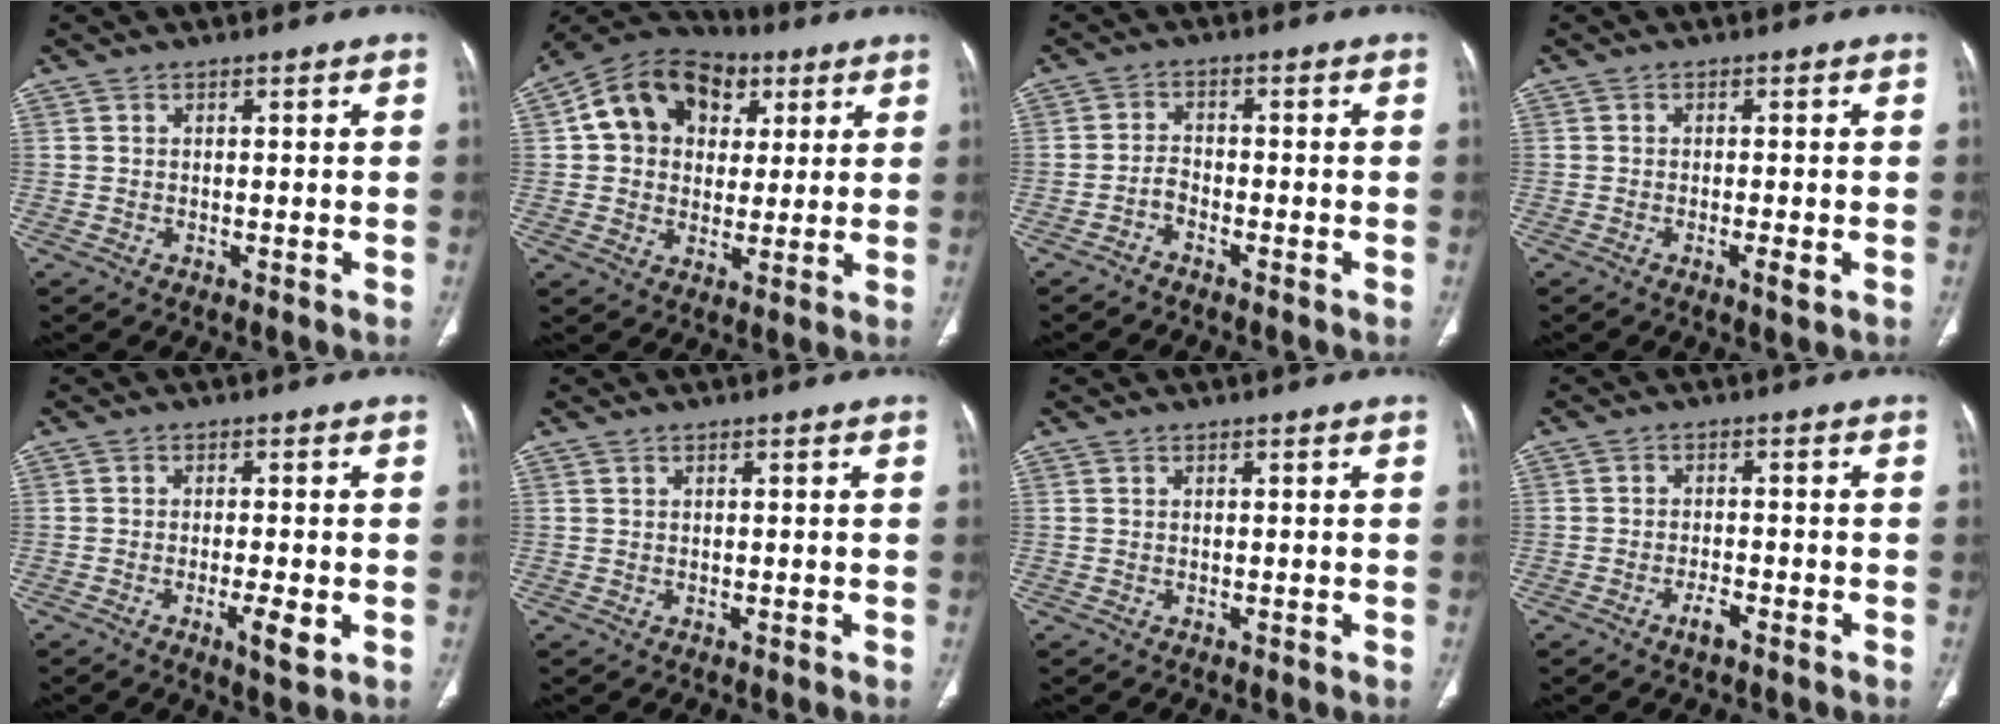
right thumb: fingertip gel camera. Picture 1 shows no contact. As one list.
[{"total": 16.0, "force": [5.1, 12.3, 9.0], "torque": [-0.120, 0.013, 0.074]}, {"total": 2.2, "force": [-1.6, 1.0, 1.1], "torque": [-0.016, 0.019, -0.034]}, {"total": 2.1, "force": [-0.8, 0.3, 1.9], "torque": [-0.037, -0.005, -0.015]}, {"total": 4.6, "force": [-1.5, 0.9, 4.2], "torque": [-0.071, -0.008, -0.025]}, {"total": 0.0}, {"total": 0.0}, {"total": 2.7, "force": [-1.8, 1.0, 1.7], "torque": [-0.028, 0.012, -0.034]}]